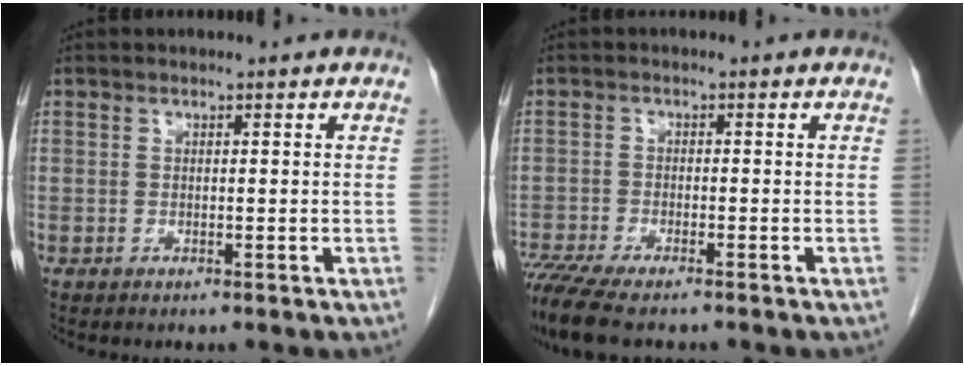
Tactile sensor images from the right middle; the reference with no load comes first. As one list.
[{"total": 9.1, "force": [-7.2, 2.0, 5.2], "torque": [-0.097, -0.018, -0.122]}]